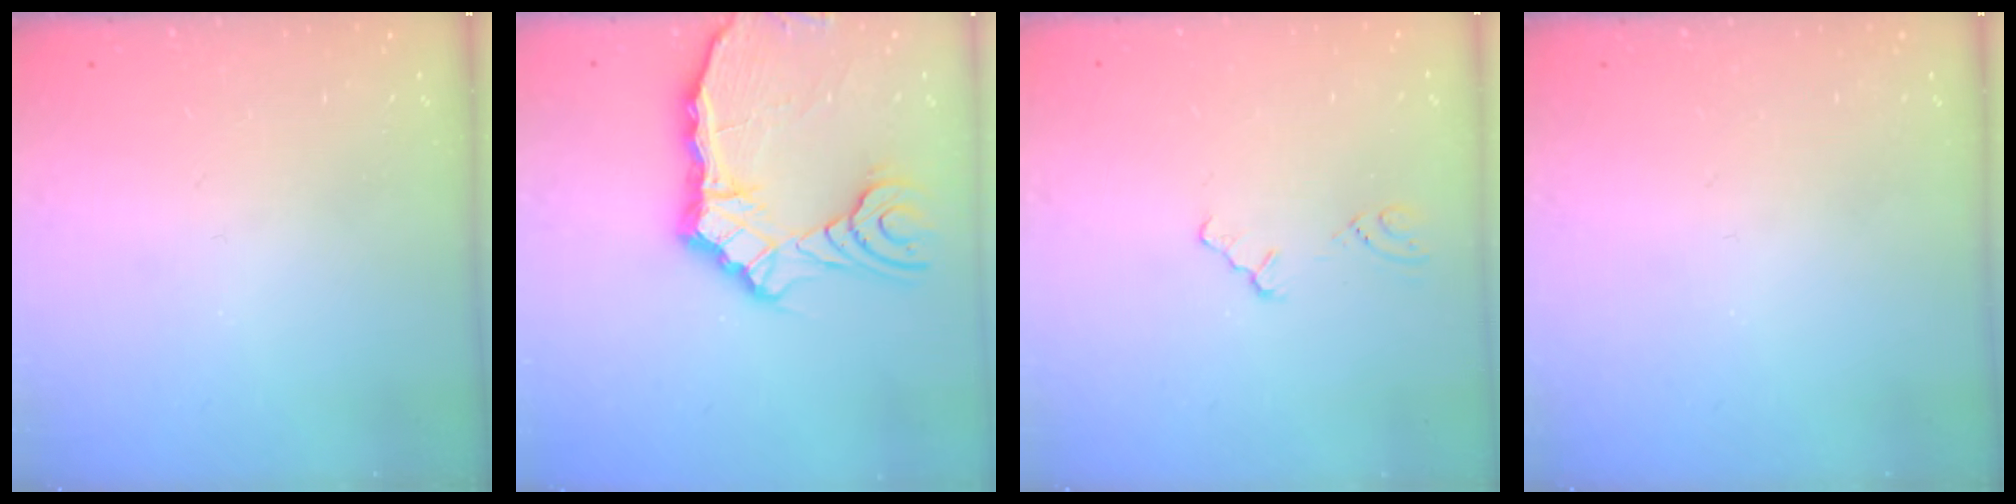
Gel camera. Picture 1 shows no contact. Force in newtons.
{"total": 14.7, "press": 14.1, "slide": 4.1}
{"total": 1.2, "press": 1.1, "slide": 0.3}
{"total": 0.0}